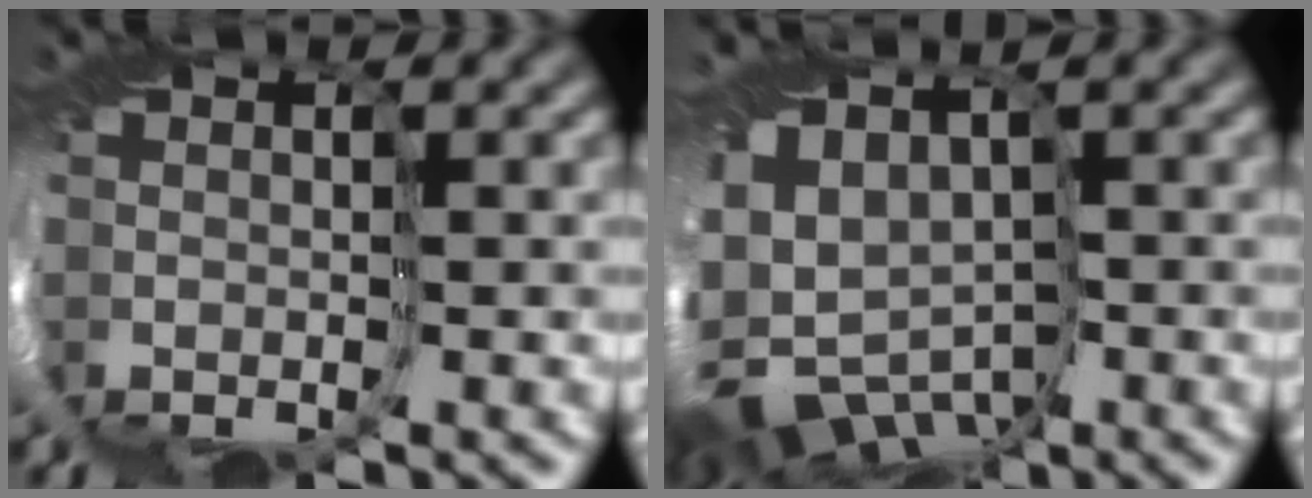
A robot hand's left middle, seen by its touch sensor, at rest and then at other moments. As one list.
[{"total": 9.4, "force": [-5.8, 6.2, 4.1], "torque": [-0.096, -0.028, -0.068]}]